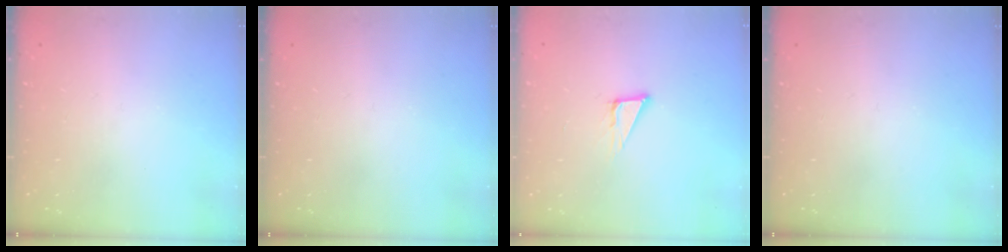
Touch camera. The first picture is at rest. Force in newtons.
{"total": 0.0}
{"total": 5.0, "press": 5.0, "slide": 0.2}
{"total": 0.0}